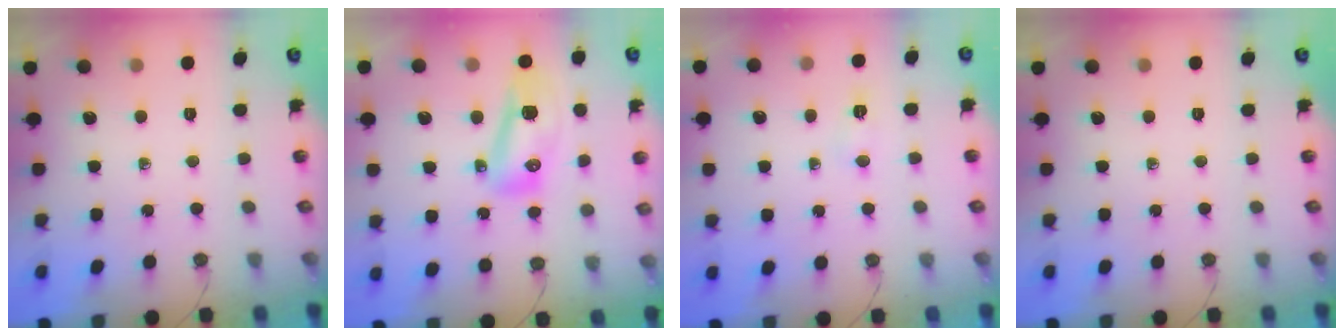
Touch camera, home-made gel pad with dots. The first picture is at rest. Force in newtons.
{"total": 18.6, "press": 14.7, "slide": 11.4}
{"total": 2.9, "press": 2.9, "slide": 0.4}
{"total": 0.0}